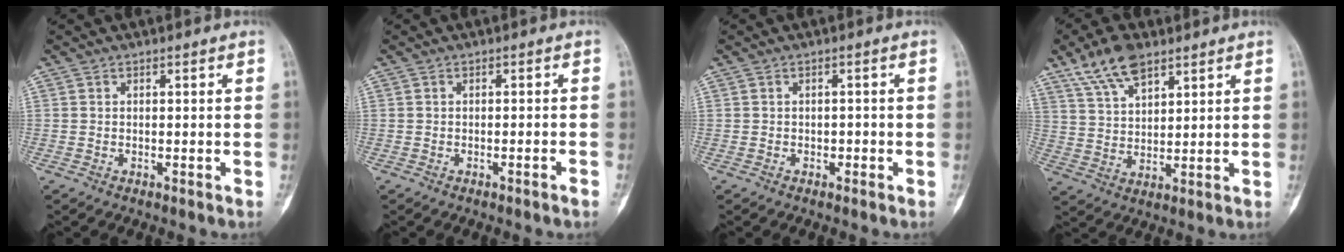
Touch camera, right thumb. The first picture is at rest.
{"total": 1.5, "force": [-1.1, -0.2, 1.1], "torque": [-0.023, 0.004, -0.012]}
{"total": 0.9, "force": [-0.5, 0.7, 0.3], "torque": [-0.002, 0.002, -0.010]}
{"total": 9.4, "force": [6.3, 4.0, 5.6], "torque": [-0.095, -0.018, 0.125]}